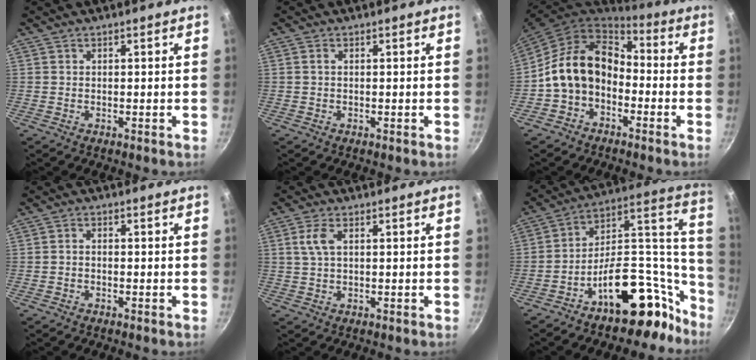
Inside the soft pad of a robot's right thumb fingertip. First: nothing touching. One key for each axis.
{"total": 0.6, "fx": 0.1, "fy": 0.4, "fz": 0.5, "tx": -0.011, "ty": 0.003, "tz": 0.001}
{"total": 13.7, "fx": -2.4, "fy": 10.2, "fz": 8.8, "tx": -0.135, "ty": 0.050, "tz": -0.059}
{"total": 1.2, "fx": -0.6, "fy": 0.7, "fz": 0.7, "tx": -0.013, "ty": 0.009, "tz": -0.014}
{"total": 3.2, "fx": 0.8, "fy": 1.2, "fz": 2.9, "tx": -0.066, "ty": 0.005, "tz": 0.018}
{"total": 24.1, "fx": -14.3, "fy": 12.5, "fz": 15.0, "tx": -0.133, "ty": 0.134, "tz": -0.217}